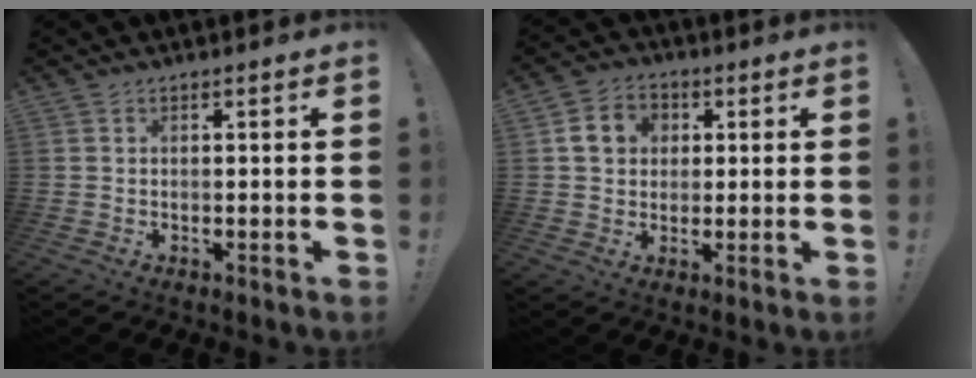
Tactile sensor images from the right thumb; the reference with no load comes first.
{"total": 8.8, "force": [2.0, 7.6, 4.0], "torque": [-0.062, 0.009, 0.044]}